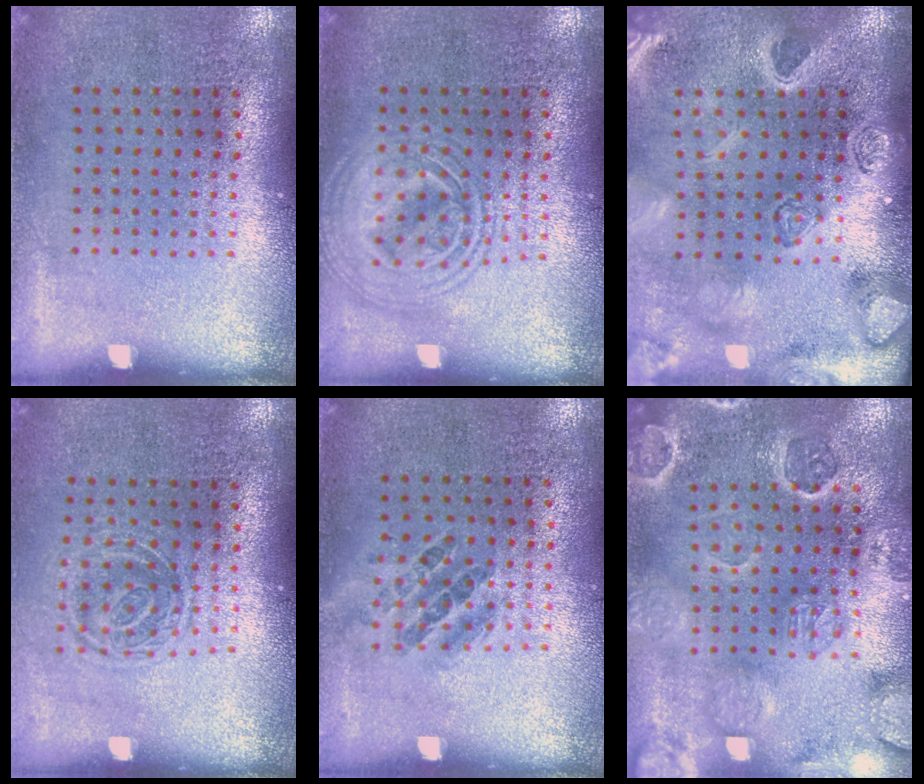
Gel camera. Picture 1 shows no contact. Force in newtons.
{"total": 2.8, "press": 2.8, "slide": 0.4}
{"total": 3.9, "press": 3.1, "slide": 2.4}
{"total": 1.2, "press": 1.0, "slide": 0.7}
{"total": 0.9, "press": 0.7, "slide": 0.5}
{"total": 3.2, "press": 3.0, "slide": 1.1}